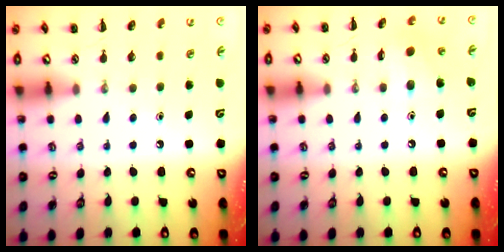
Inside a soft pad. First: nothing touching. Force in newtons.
{"total": 8.9, "press": 8.8, "slide": 1.2}